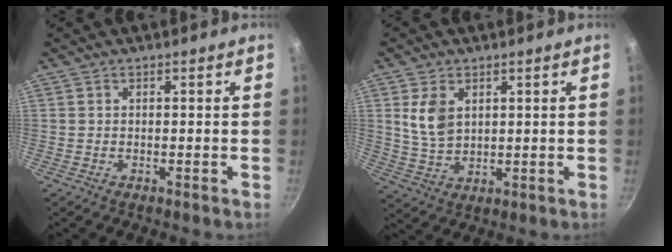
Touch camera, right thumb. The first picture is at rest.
{"total": 7.0, "force": [2.3, 4.6, 4.7], "torque": [-0.081, -0.016, 0.051]}